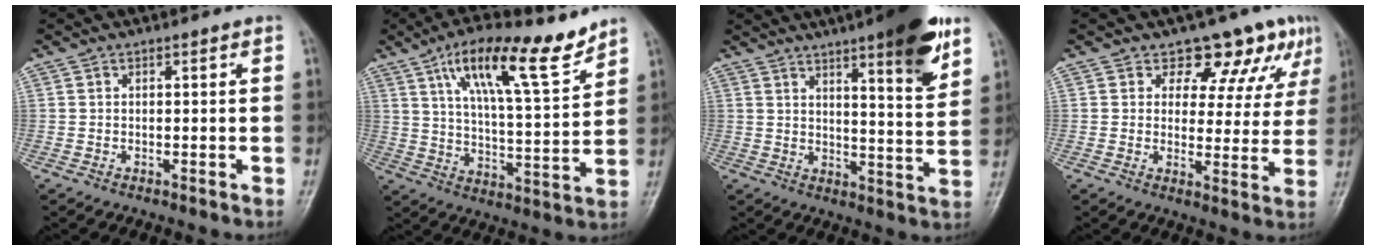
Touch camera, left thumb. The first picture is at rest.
{"total": 16.4, "force": [10.6, 4.0, 11.9], "torque": [-0.179, -0.048, 0.182]}
{"total": 14.6, "force": [8.7, 2.6, 11.4], "torque": [-0.140, -0.045, 0.121]}
{"total": 10.4, "force": [7.3, 6.1, 4.2], "torque": [-0.004, -0.036, 0.077]}